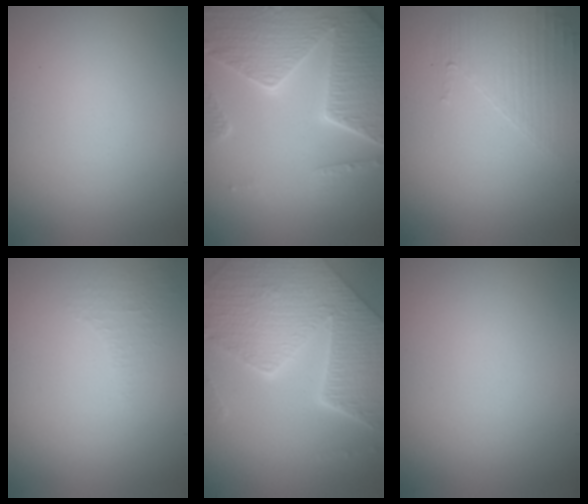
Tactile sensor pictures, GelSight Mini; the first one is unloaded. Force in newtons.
{"total": 8.3, "press": 6.1, "slide": 5.6}
{"total": 1.7, "press": 0.9, "slide": 1.4}
{"total": 0.8, "press": 0.4, "slide": 0.7}
{"total": 8.8, "press": 6.3, "slide": 6.2}
{"total": 0.0}